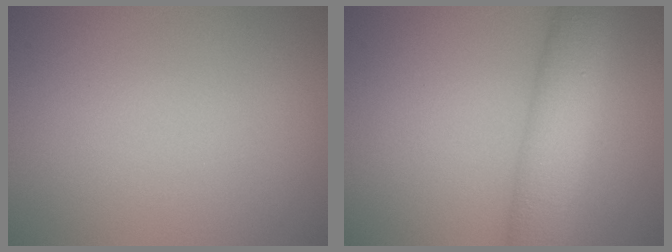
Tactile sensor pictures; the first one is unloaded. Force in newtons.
{"total": 5.9, "press": 5.9, "slide": 0.2}